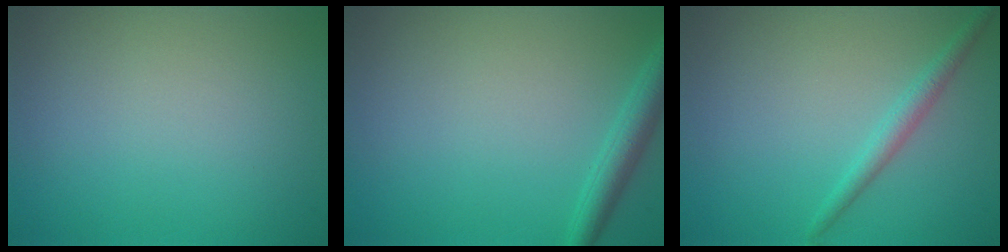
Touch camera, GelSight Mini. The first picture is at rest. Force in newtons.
{"total": 2.5, "press": 2.5, "slide": 0.1}
{"total": 1.8, "press": 1.8, "slide": 0.0}